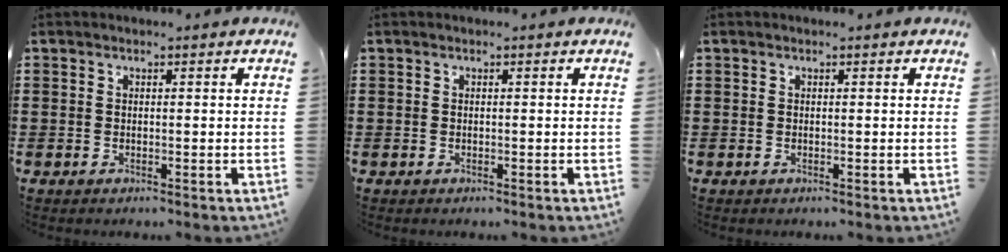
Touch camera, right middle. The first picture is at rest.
{"total": 0.0}
{"total": 0.0}